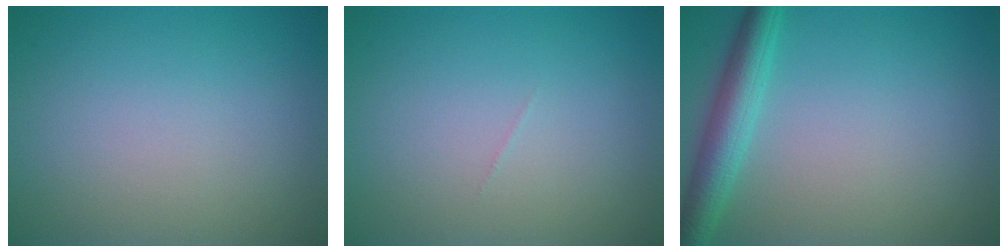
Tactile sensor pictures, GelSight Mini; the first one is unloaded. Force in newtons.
{"total": 0.0}
{"total": 3.8, "press": 3.8, "slide": 0.2}